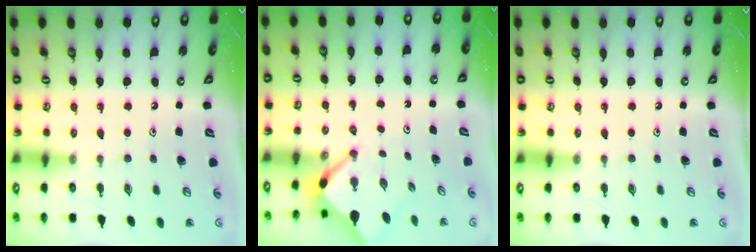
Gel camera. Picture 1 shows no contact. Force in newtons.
{"total": 2.6, "press": 2.5, "slide": 0.4}
{"total": 0.0}